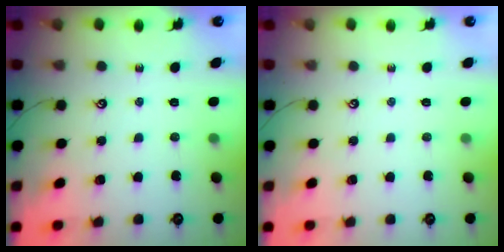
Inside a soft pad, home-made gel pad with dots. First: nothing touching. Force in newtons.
{"total": 0.0}